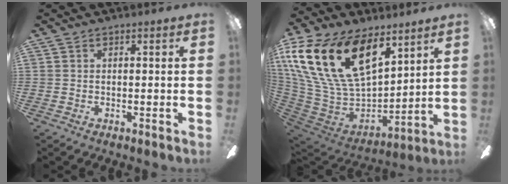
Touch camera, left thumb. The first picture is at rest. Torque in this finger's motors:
{"motor_torque": [0.28, 1.67, 2.30, -0.47, 0.84]}